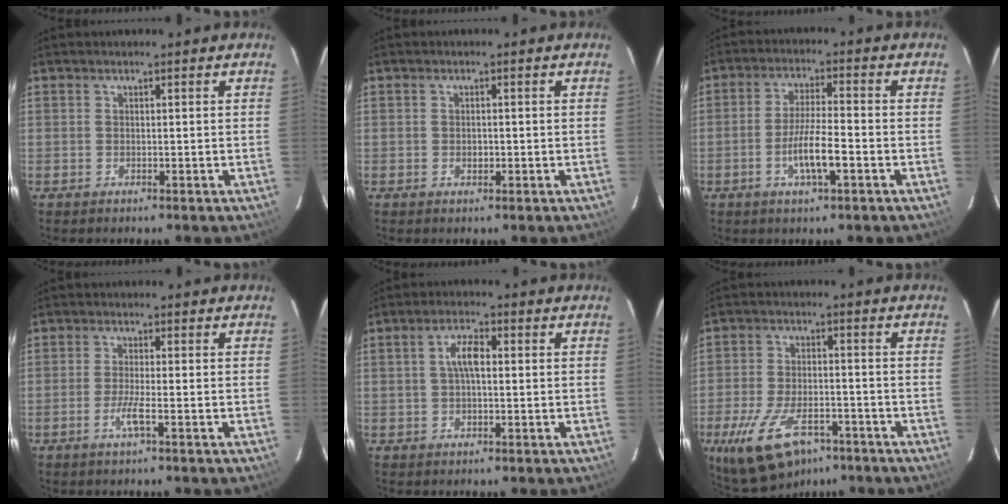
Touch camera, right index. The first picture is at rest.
{"total": 1.2, "force": [-0.4, 0.8, 0.9], "torque": [-0.014, 0.001, -0.007]}
{"total": 7.3, "force": [-3.0, 1.0, 6.6], "torque": [-0.128, -0.004, -0.054]}
{"total": 3.3, "force": [-1.6, -0.3, 2.8], "torque": [-0.059, -0.007, -0.034]}
{"total": 4.2, "force": [0.4, 1.6, 3.8], "torque": [-0.076, 0.012, 0.008]}
{"total": 13.9, "force": [-8.7, 6.6, 8.5], "torque": [-0.189, -0.024, -0.150]}